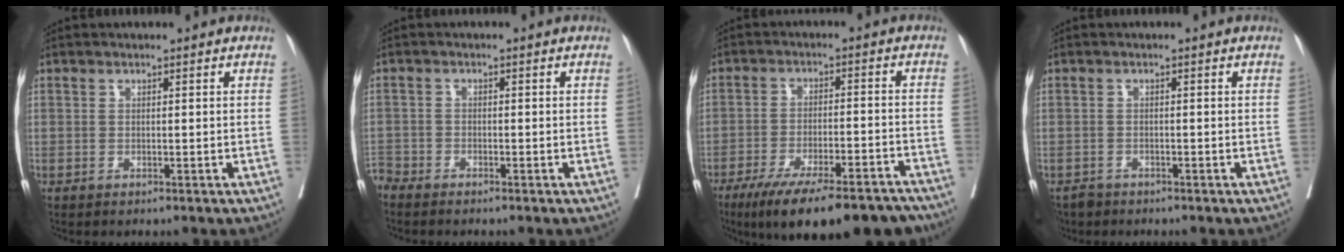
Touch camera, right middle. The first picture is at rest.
{"total": 2.7, "force": [-2.6, 0.7, 0.1], "torque": [-0.002, -0.006, -0.051]}
{"total": 18.8, "force": [-15.1, 4.0, 10.4], "torque": [-0.128, -0.004, -0.221]}
{"total": 2.3, "force": [-1.8, 1.5, 0.1], "torque": [-0.007, 0.001, -0.030]}